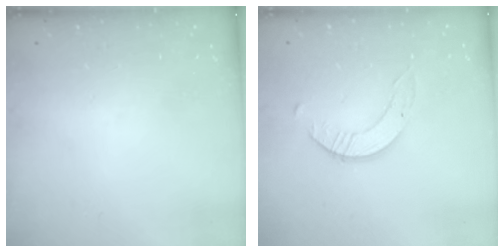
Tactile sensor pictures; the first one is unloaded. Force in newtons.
{"total": 1.6, "press": 1.6, "slide": 0.2}